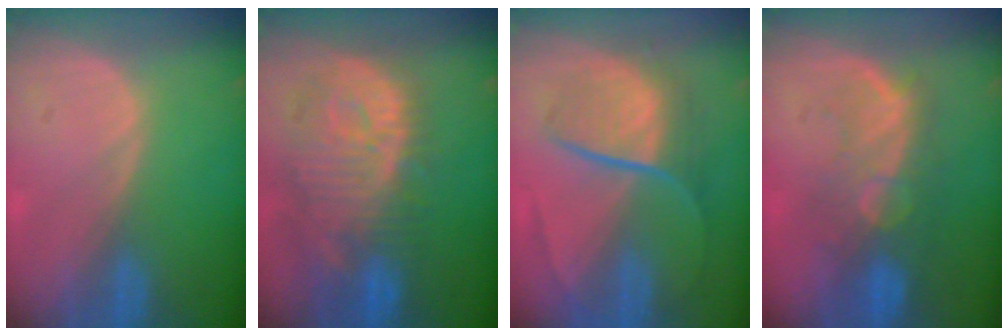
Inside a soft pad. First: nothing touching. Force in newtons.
{"total": 12.9, "press": 11.3, "slide": 6.2}
{"total": 9.1, "press": 7.6, "slide": 4.9}
{"total": 9.6, "press": 8.5, "slide": 4.6}